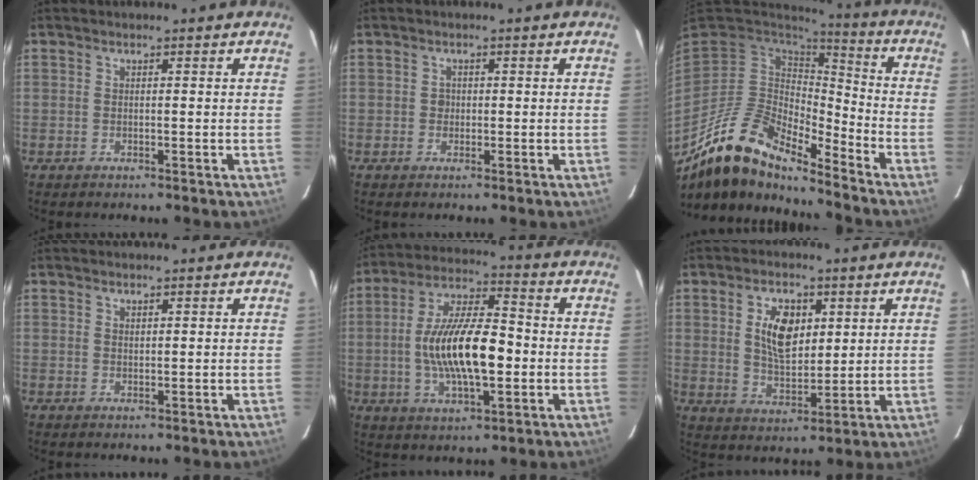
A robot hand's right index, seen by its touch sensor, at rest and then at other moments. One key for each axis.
{"total": 1.3, "fx": -0.2, "fy": 1.3, "fz": 0.2, "tx": 0.000, "ty": 0.002, "tz": -0.003}
{"total": 16.9, "fx": -13.7, "fy": 4.4, "fz": 8.9, "tx": -0.165, "ty": -0.022, "tz": -0.264}
{"total": 0.6, "fx": 0.5, "fy": 0.3, "fz": 0.2, "tx": -0.003, "ty": 0.001, "tz": 0.010}
{"total": 16.0, "fx": -1.9, "fy": 5.7, "fz": 14.8, "tx": -0.278, "ty": 0.005, "tz": -0.034}
{"total": 8.9, "fx": 2.8, "fy": 5.0, "fz": 6.9, "tx": -0.124, "ty": 0.008, "tz": 0.057}